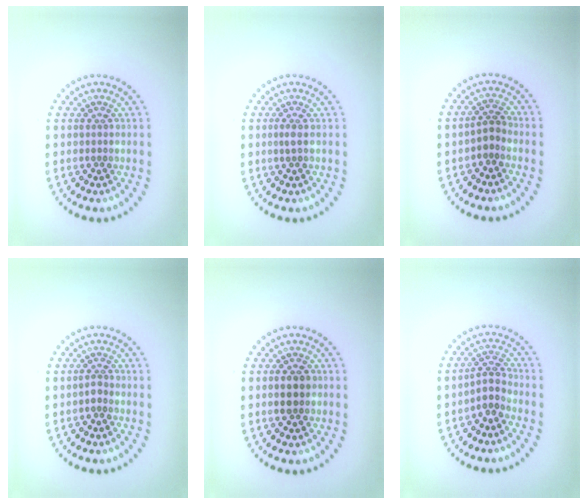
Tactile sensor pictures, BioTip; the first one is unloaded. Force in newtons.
{"total": 0.6, "press": 0.5, "slide": 0.4}
{"total": 1.6, "press": 1.3, "slide": 0.9}
{"total": 0.9, "press": 0.6, "slide": 0.7}
{"total": 1.9, "press": 1.9, "slide": 0.1}
{"total": 2.2, "press": 1.7, "slide": 1.4}